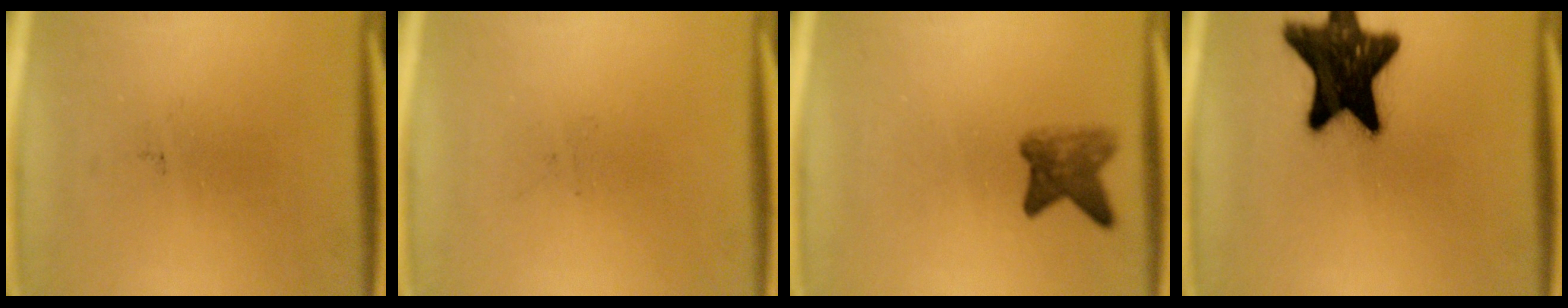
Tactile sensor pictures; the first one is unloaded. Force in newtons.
{"total": 0.0}
{"total": 4.2}
{"total": 19.0}